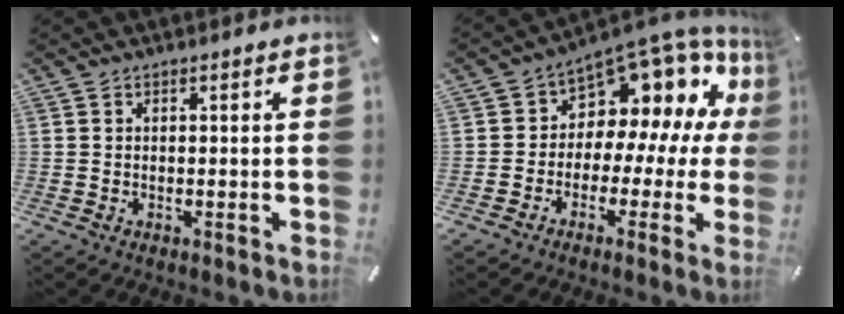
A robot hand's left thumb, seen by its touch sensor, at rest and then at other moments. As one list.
[{"total": 9.9, "force": [5.9, 6.5, 4.5], "torque": [-0.082, -0.073, 0.103]}]